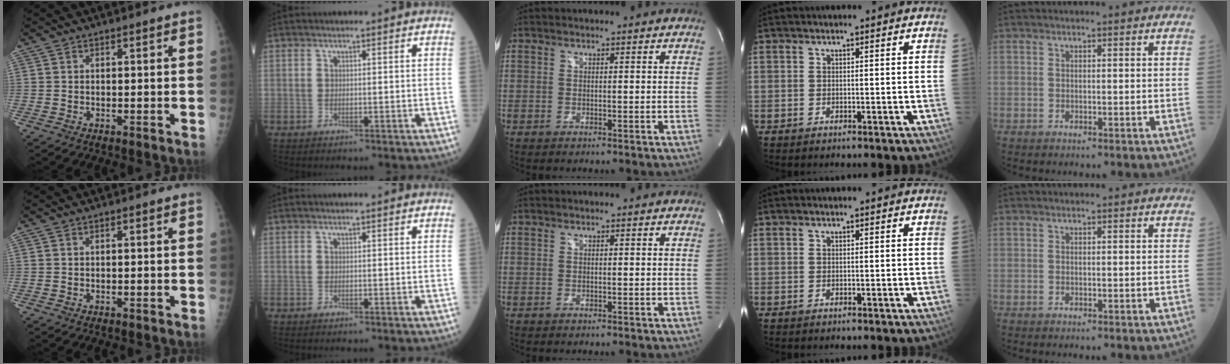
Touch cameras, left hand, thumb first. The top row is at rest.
{}